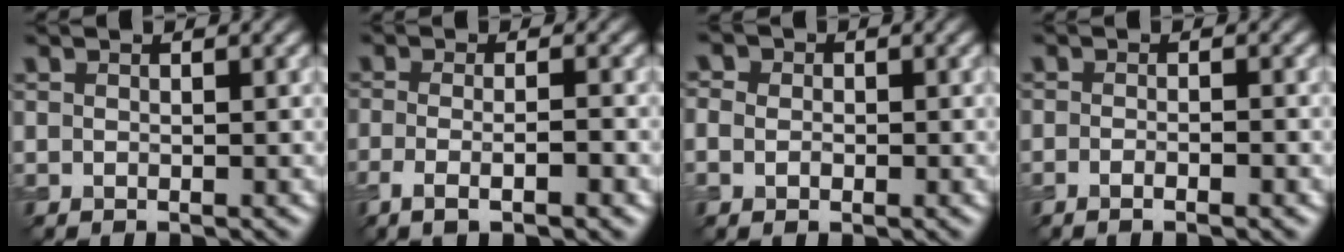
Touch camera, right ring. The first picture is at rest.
{"total": 4.7, "force": [-1.8, 1.5, 4.1], "torque": [-0.062, -0.012, -0.025]}
{"total": 3.2, "force": [0.5, 2.6, 1.8], "torque": [-0.012, 0.020, -0.022]}
{"total": 2.5, "force": [-1.0, 0.9, 2.1], "torque": [-0.018, 0.005, -0.022]}